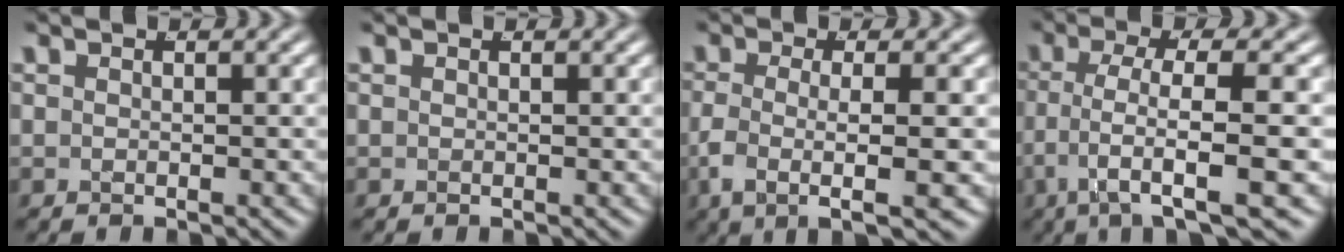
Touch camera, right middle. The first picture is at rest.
{"total": 0.0}
{"total": 5.6, "force": [-1.9, 1.7, 5.0], "torque": [-0.096, -0.022, -0.019]}
{"total": 6.7, "force": [-3.1, 1.9, 5.6], "torque": [-0.113, -0.031, -0.039]}